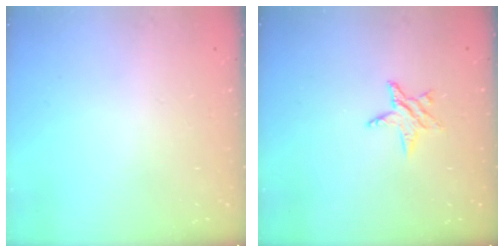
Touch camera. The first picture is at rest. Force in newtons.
{"total": 5.0, "press": 4.9, "slide": 0.5}